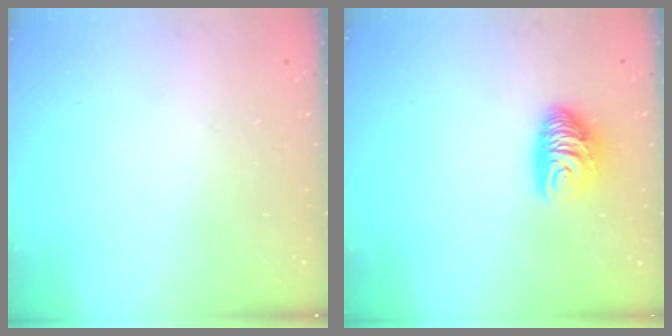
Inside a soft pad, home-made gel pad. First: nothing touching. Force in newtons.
{"total": 8.4, "press": 8.4, "slide": 0.8}